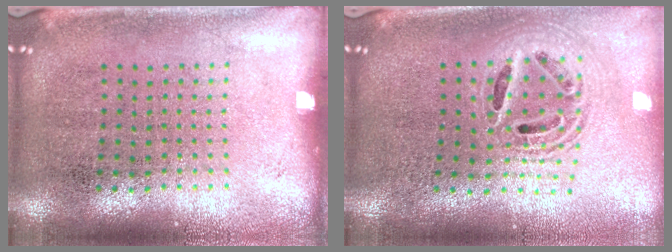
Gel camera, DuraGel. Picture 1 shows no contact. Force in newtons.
{"total": 2.0, "press": 1.6, "slide": 1.3}